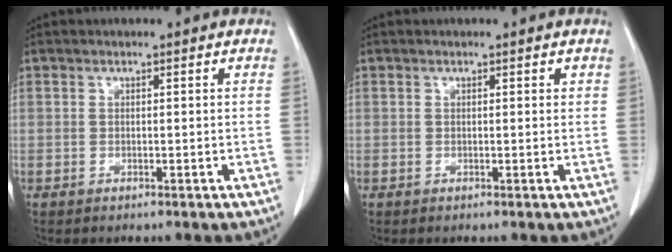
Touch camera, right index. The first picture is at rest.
{"total": 0.6, "force": [0.3, 0.4, 0.4], "torque": [-0.004, 0.000, 0.002]}